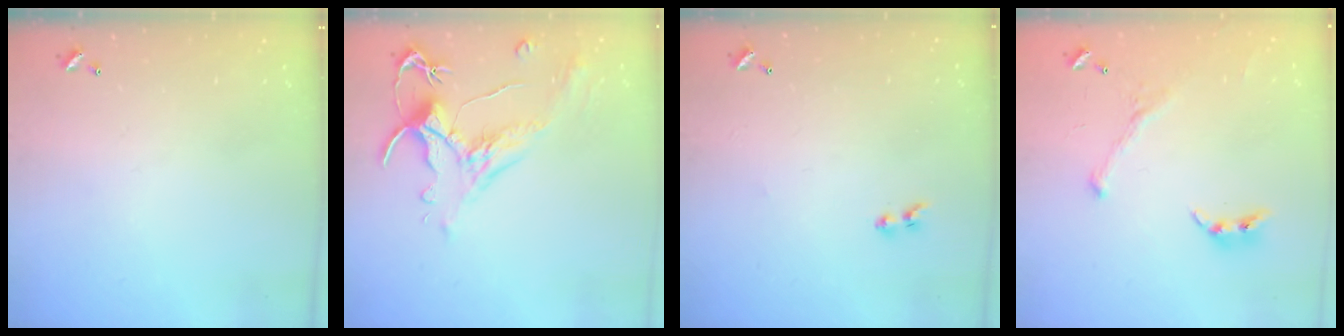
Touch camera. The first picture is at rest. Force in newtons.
{"total": 1.6, "press": 1.1, "slide": 1.2}
{"total": 1.9, "press": 1.7, "slide": 0.9}
{"total": 2.0, "press": 2.0, "slide": 0.4}